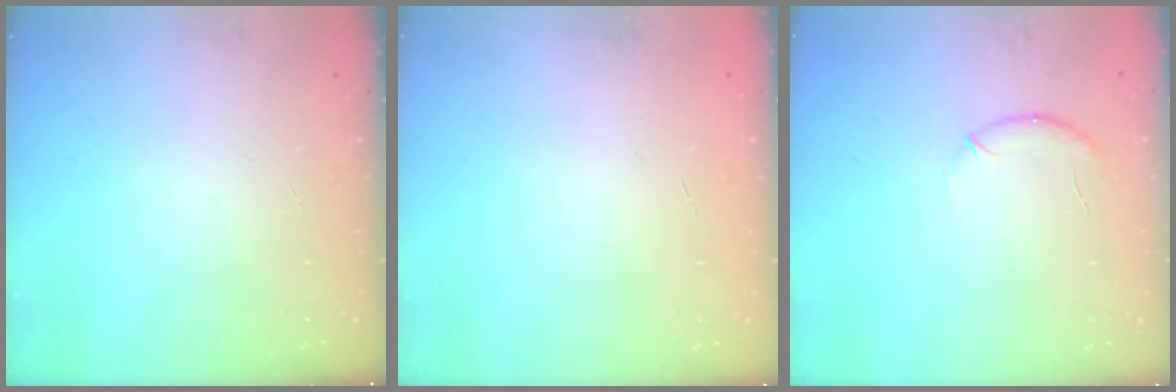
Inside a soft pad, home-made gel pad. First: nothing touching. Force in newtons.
{"total": 0.0}
{"total": 6.4, "press": 6.3, "slide": 1.0}